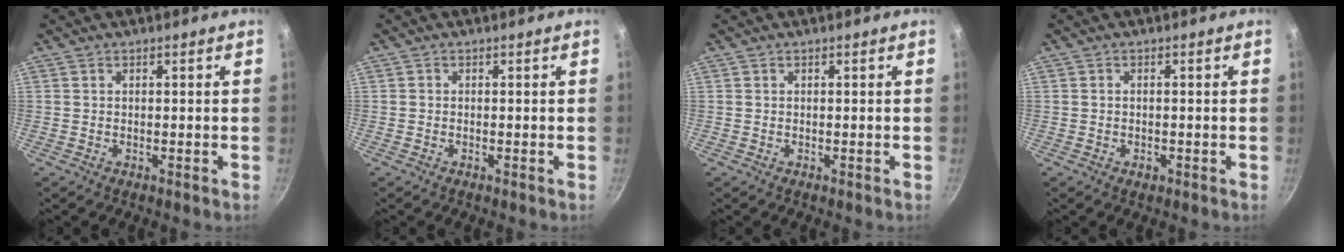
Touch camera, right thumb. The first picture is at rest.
{"total": 0.0}
{"total": 0.0}
{"total": 1.3, "force": [-0.6, 0.9, 0.7], "torque": [-0.011, 0.002, -0.009]}